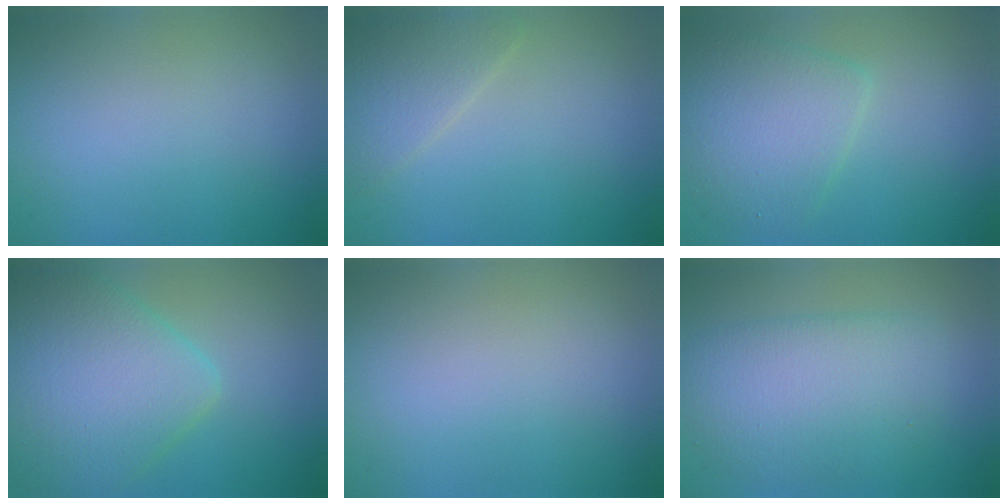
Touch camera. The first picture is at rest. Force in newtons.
{"total": 2.8, "press": 2.8, "slide": 0.3}
{"total": 4.7, "press": 4.7, "slide": 0.2}
{"total": 7.8, "press": 7.8, "slide": 0.2}
{"total": 0.0}
{"total": 5.6, "press": 5.6, "slide": 0.2}